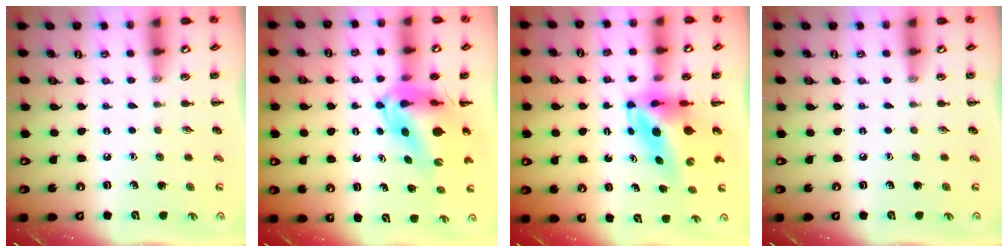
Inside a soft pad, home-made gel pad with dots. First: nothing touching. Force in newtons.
{"total": 10.5, "press": 10.0, "slide": 3.1}
{"total": 6.1, "press": 5.8, "slide": 2.0}
{"total": 0.0}